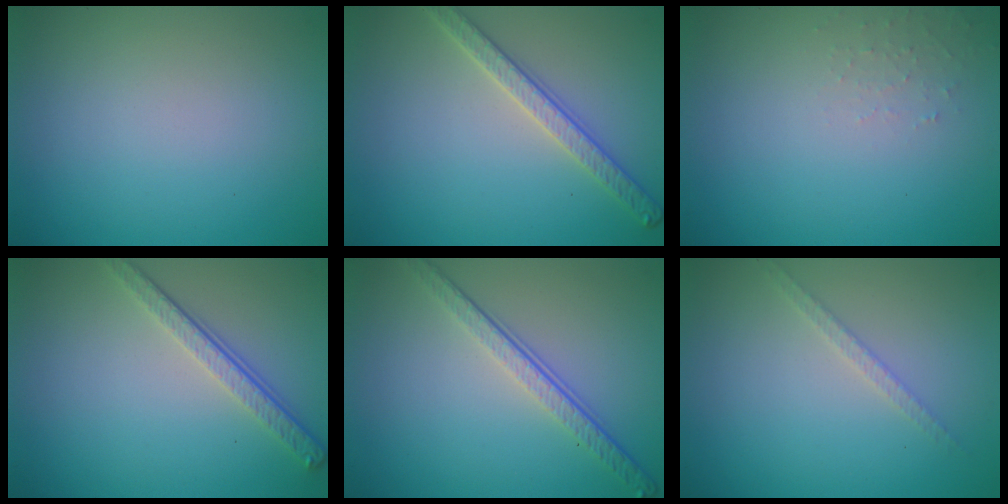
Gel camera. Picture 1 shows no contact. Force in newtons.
{"total": 3.0, "press": 2.9, "slide": 0.7}
{"total": 1.1, "press": 1.0, "slide": 0.2}
{"total": 3.6, "press": 2.6, "slide": 2.4}
{"total": 3.8, "press": 2.7, "slide": 2.7}
{"total": 1.3, "press": 1.3, "slide": 0.2}